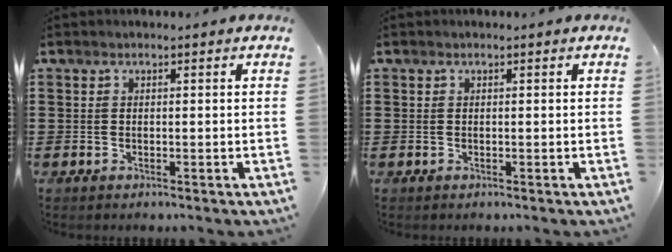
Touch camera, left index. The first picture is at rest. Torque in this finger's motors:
{"motor_torque": [0.00, 0.00, 0.00, 0.01]}